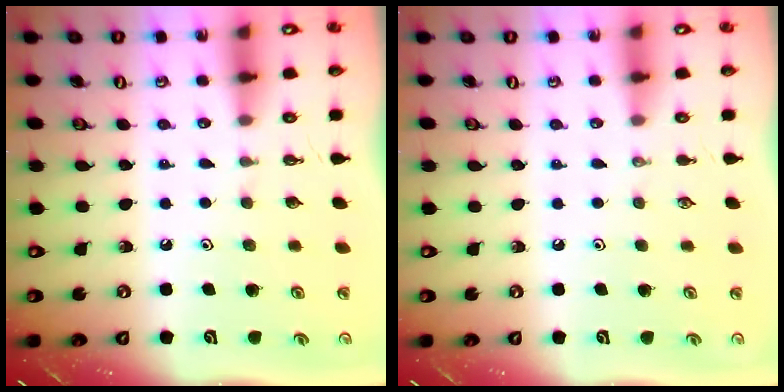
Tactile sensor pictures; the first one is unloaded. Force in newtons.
{"total": 0.0}